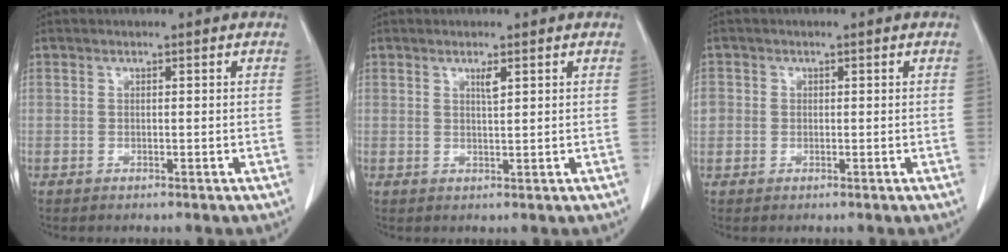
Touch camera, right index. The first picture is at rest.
{"total": 1.4, "force": [0.8, 0.1, 1.2], "torque": [-0.022, -0.004, 0.014]}
{"total": 3.1, "force": [0.1, 3.0, 1.0], "torque": [-0.030, 0.014, 0.007]}